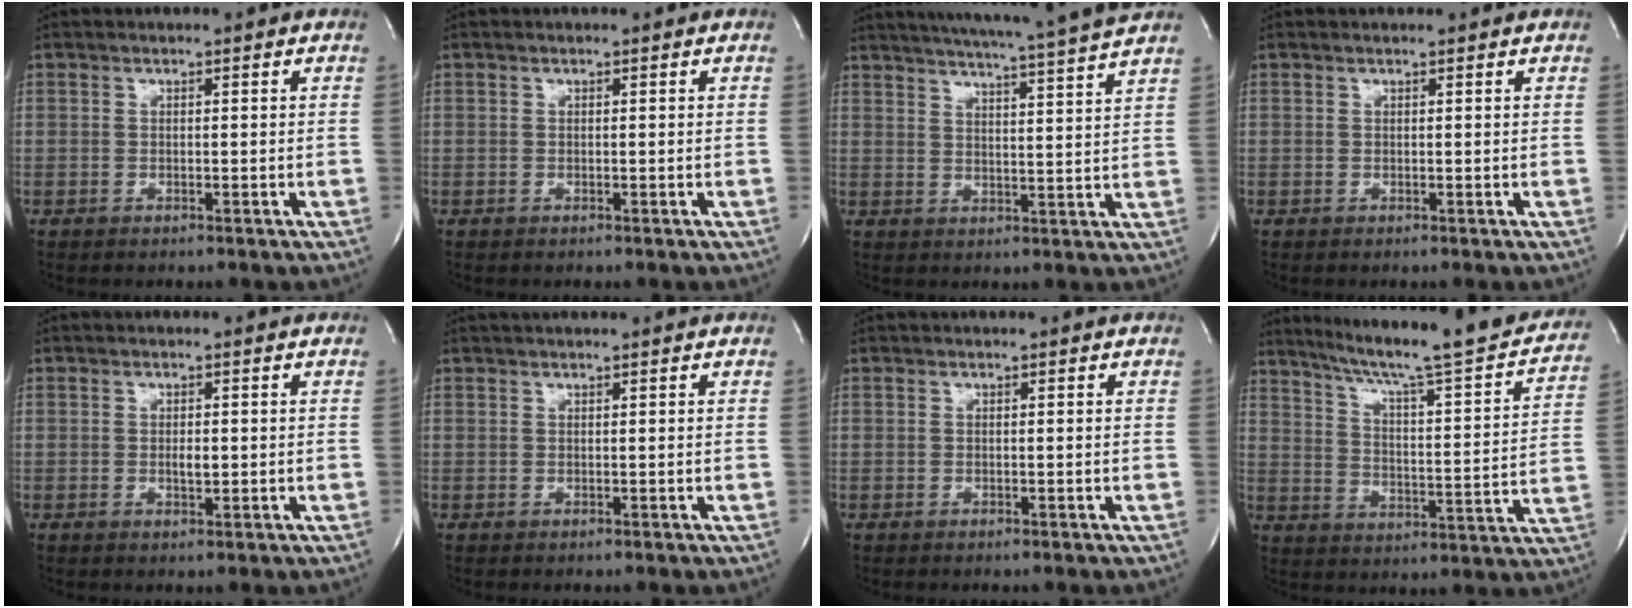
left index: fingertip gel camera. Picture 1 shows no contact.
{"total": 0.0}
{"total": 16.5, "force": [14.9, -2.0, 6.9], "torque": [-0.121, -0.031, 0.193]}
{"total": 0.7, "force": [0.6, -0.1, 0.1], "torque": [-0.007, 0.002, 0.010]}
{"total": 1.5, "force": [-0.1, 0.6, 1.4], "torque": [-0.025, -0.003, 0.000]}
{"total": 3.2, "force": [2.8, -0.1, 1.4], "torque": [-0.016, 0.027, 0.039]}
{"total": 0.0}
{"total": 25.5, "force": [22.0, 2.0, 12.9], "torque": [-0.197, -0.039, 0.286]}